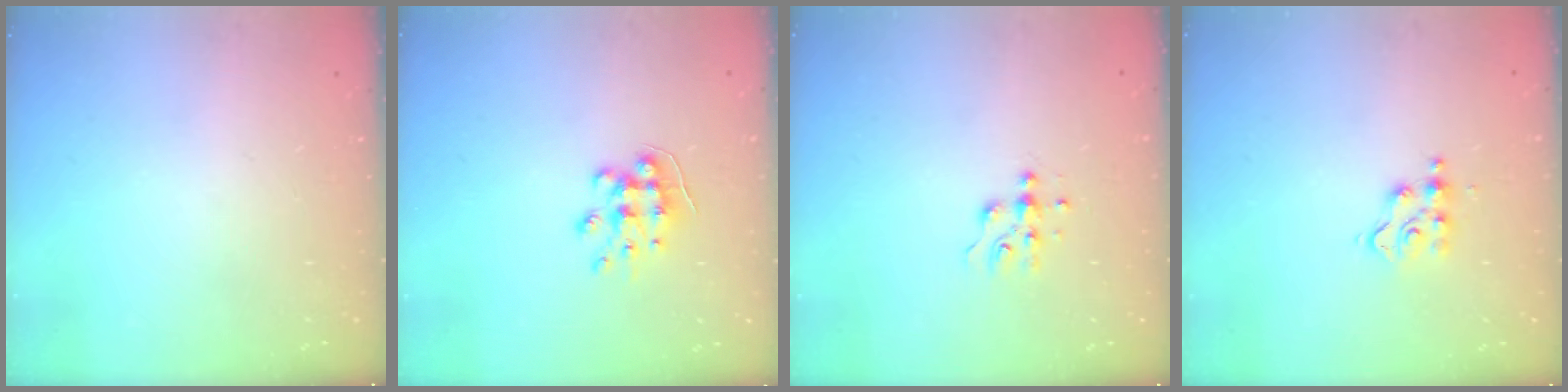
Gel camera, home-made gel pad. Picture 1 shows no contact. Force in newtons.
{"total": 8.2, "press": 8.2, "slide": 0.7}
{"total": 6.4, "press": 6.3, "slide": 0.6}
{"total": 4.9, "press": 4.9, "slide": 0.2}